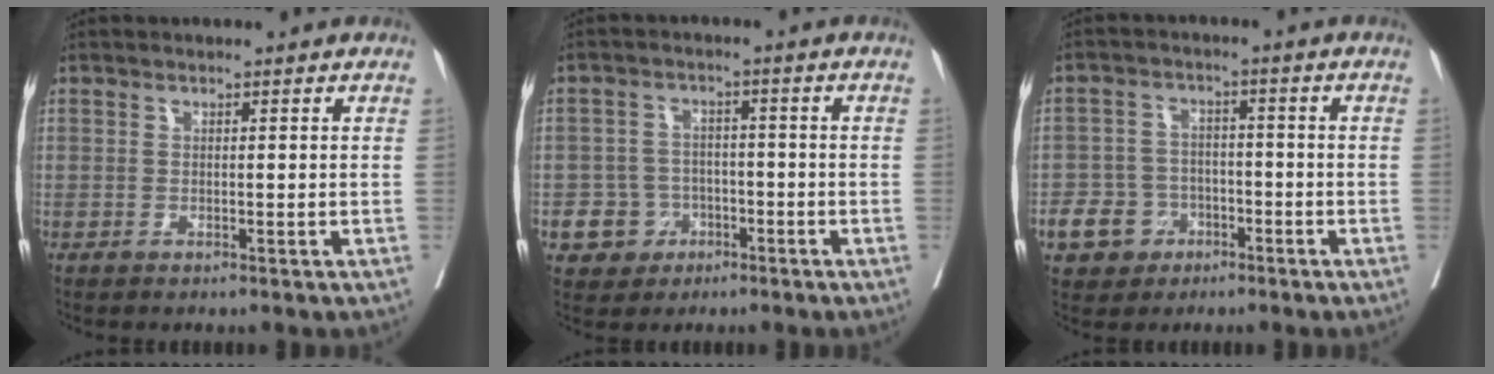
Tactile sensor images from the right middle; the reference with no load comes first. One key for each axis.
{"total": 5.1, "fx": -2.2, "fy": 4.6, "fz": 0.7, "tx": -0.007, "ty": 0.012, "tz": -0.033}
{"total": 6.1, "fx": -3.0, "fy": 5.1, "fz": 1.4, "tx": -0.027, "ty": 0.010, "tz": -0.045}